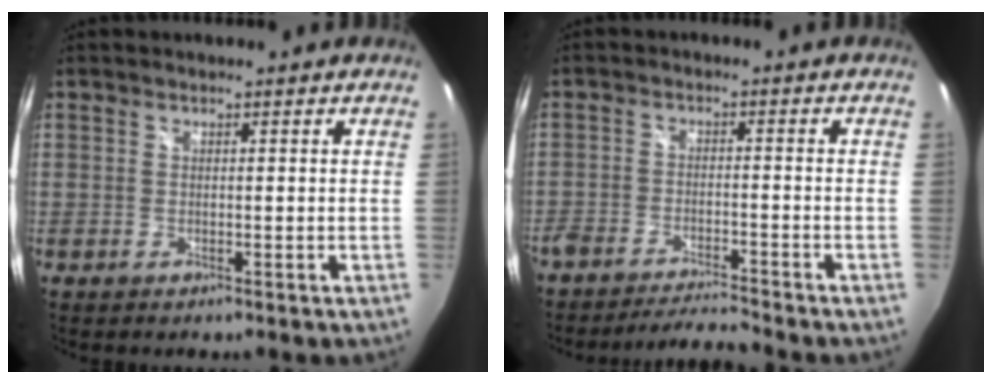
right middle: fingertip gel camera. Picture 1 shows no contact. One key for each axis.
{"total": 7.6, "fx": -7.3, "fy": -0.1, "fz": 2.2, "tx": -0.059, "ty": -0.003, "tz": -0.124}